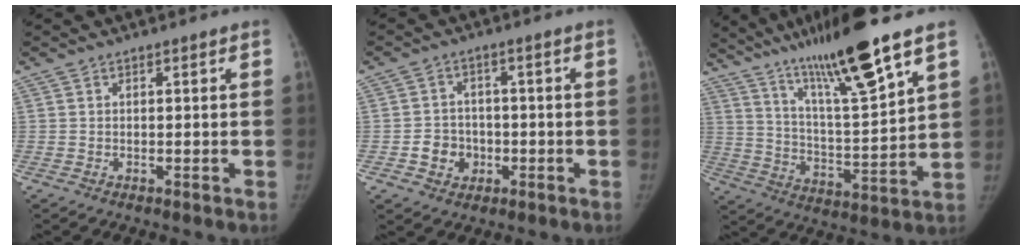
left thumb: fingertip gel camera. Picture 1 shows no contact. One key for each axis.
{"total": 5.6, "fx": -1.7, "fy": 5.0, "fz": 1.9, "tx": -0.004, "ty": 0.015, "tz": -0.024}
{"total": 18.7, "fx": 12.9, "fy": 1.3, "fz": 13.5, "tx": -0.216, "ty": -0.062, "tz": 0.227}